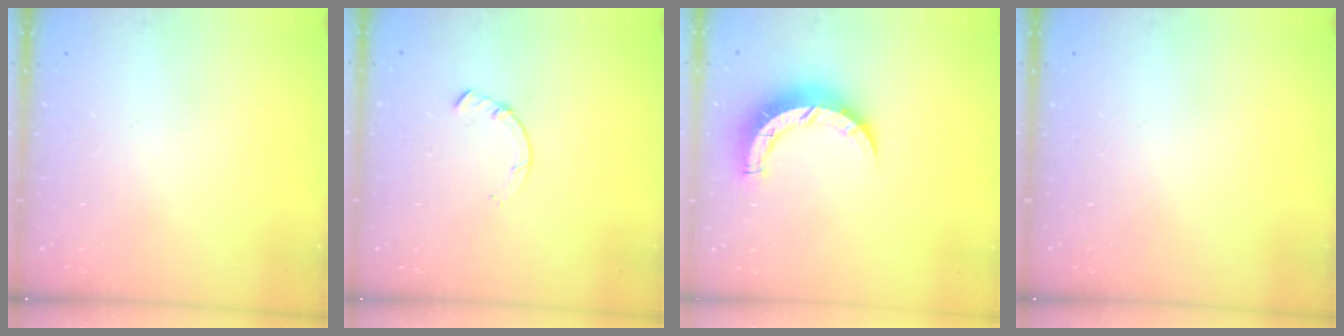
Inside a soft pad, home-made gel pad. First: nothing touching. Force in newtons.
{"total": 1.4, "press": 1.4, "slide": 0.2}
{"total": 7.9, "press": 7.9, "slide": 0.5}
{"total": 0.0}